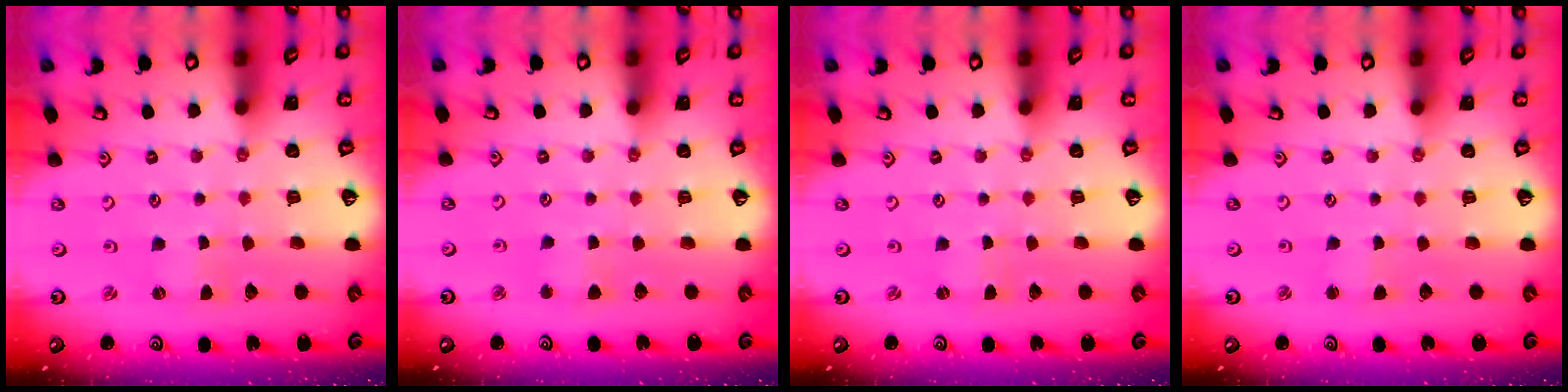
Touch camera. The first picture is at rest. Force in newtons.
{"total": 3.5, "press": 3.4, "slide": 0.4}
{"total": 0.0}
{"total": 1.6, "press": 1.5, "slide": 0.4}